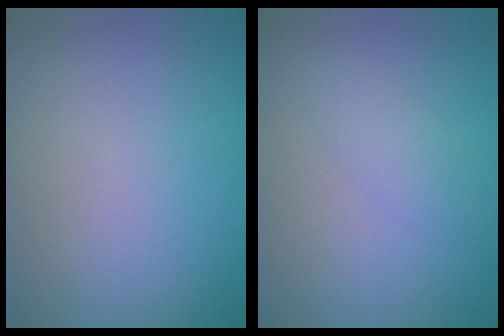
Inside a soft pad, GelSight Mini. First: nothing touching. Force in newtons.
{"total": 1.6, "press": 1.6, "slide": 0.0}